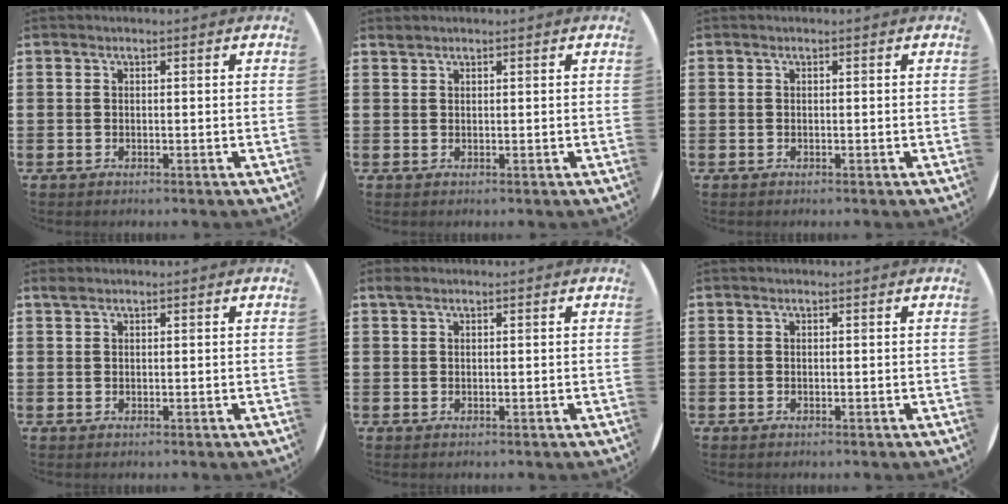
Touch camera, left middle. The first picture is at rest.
{"total": 0.6, "force": [0.6, 0.1, -0.1], "torque": [-0.001, 0.002, 0.013]}
{"total": 0.0}
{"total": 0.6, "force": [0.6, 0.1, 0.2], "torque": [-0.005, 0.001, 0.011]}
{"total": 0.6, "force": [0.5, 0.3, 0.3], "torque": [-0.008, 0.002, 0.009]}
{"total": 0.0}